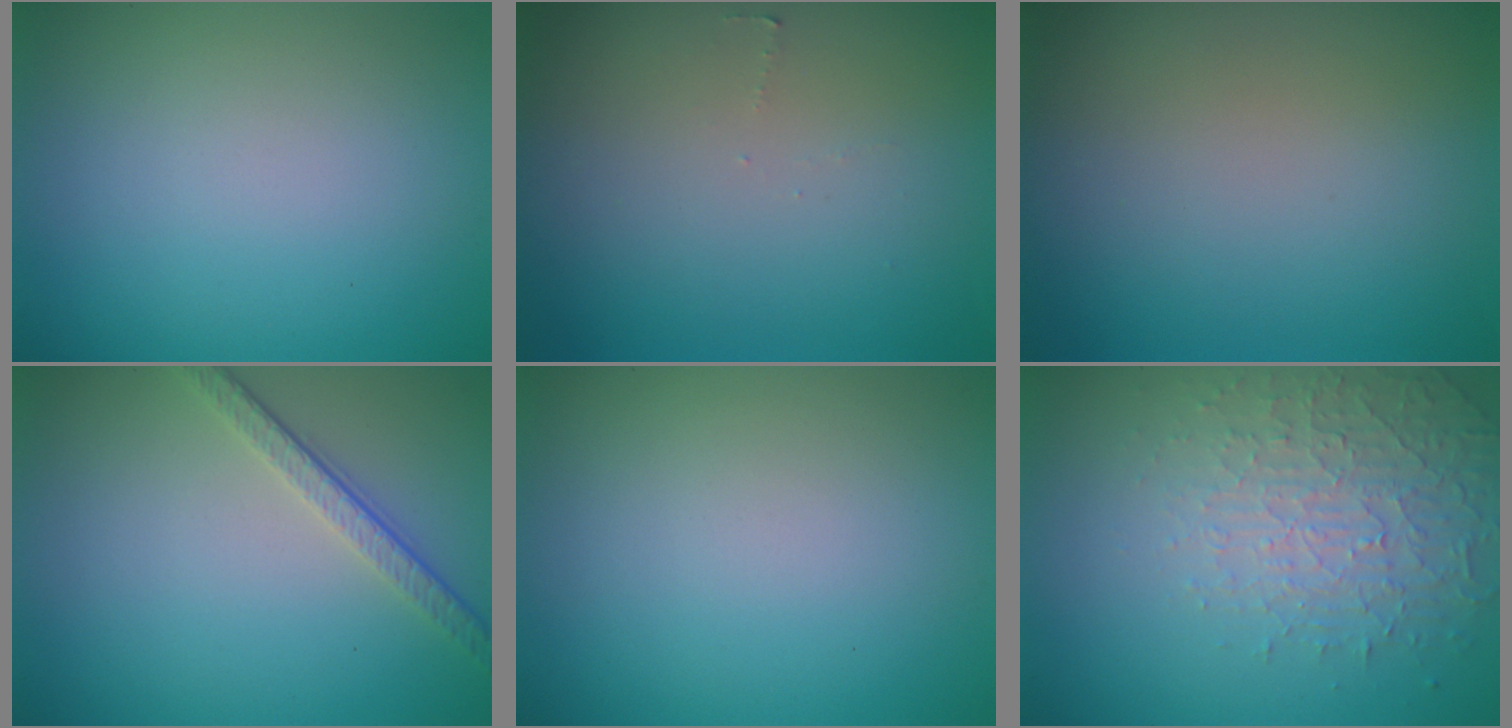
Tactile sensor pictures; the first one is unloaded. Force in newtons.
{"total": 0.5, "press": 0.5, "slide": 0.1}
{"total": 0.0}
{"total": 3.3, "press": 2.3, "slide": 2.3}
{"total": 0.0}
{"total": 4.5, "press": 3.1, "slide": 3.2}